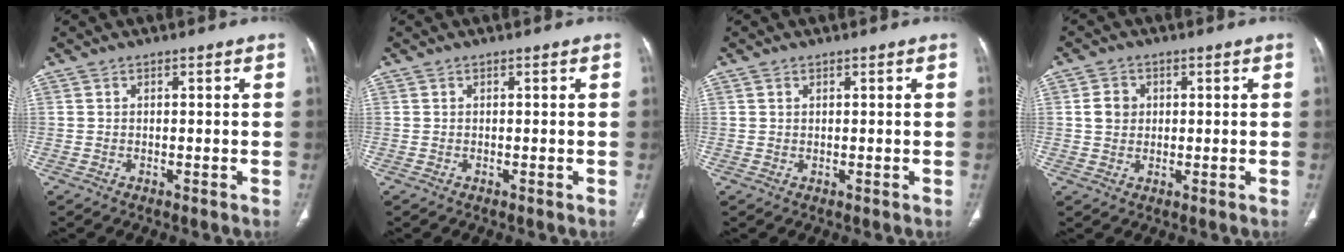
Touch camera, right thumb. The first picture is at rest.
{"total": 0.0}
{"total": 0.7, "force": [0.4, 0.4, 0.3], "torque": [-0.005, -0.002, 0.007]}
{"total": 4.0, "force": [0.7, 3.5, 1.7], "torque": [-0.016, 0.002, 0.011]}